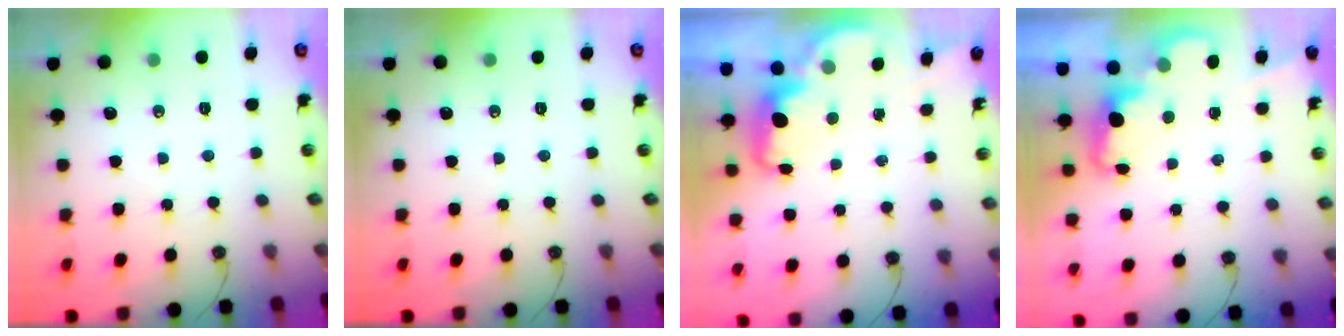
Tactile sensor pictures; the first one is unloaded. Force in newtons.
{"total": 0.0}
{"total": 2.5, "press": 2.4, "slide": 0.7}
{"total": 2.4, "press": 2.4, "slide": 0.5}